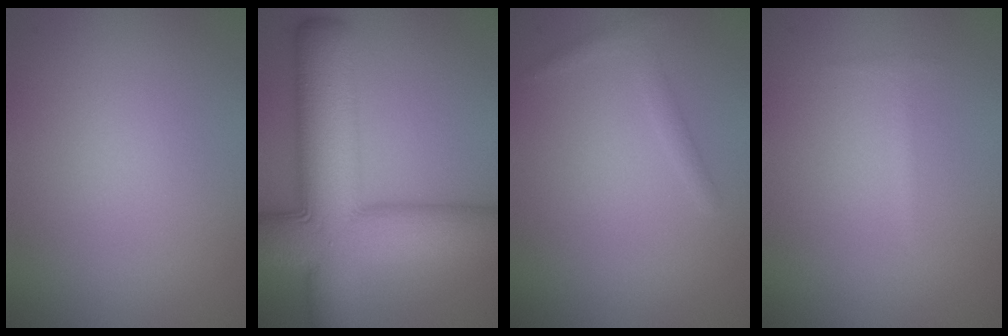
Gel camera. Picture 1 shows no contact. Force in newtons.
{"total": 13.3, "press": 13.3, "slide": 0.3}
{"total": 1.3, "press": 1.3, "slide": 0.0}
{"total": 0.7, "press": 0.7, "slide": 0.1}